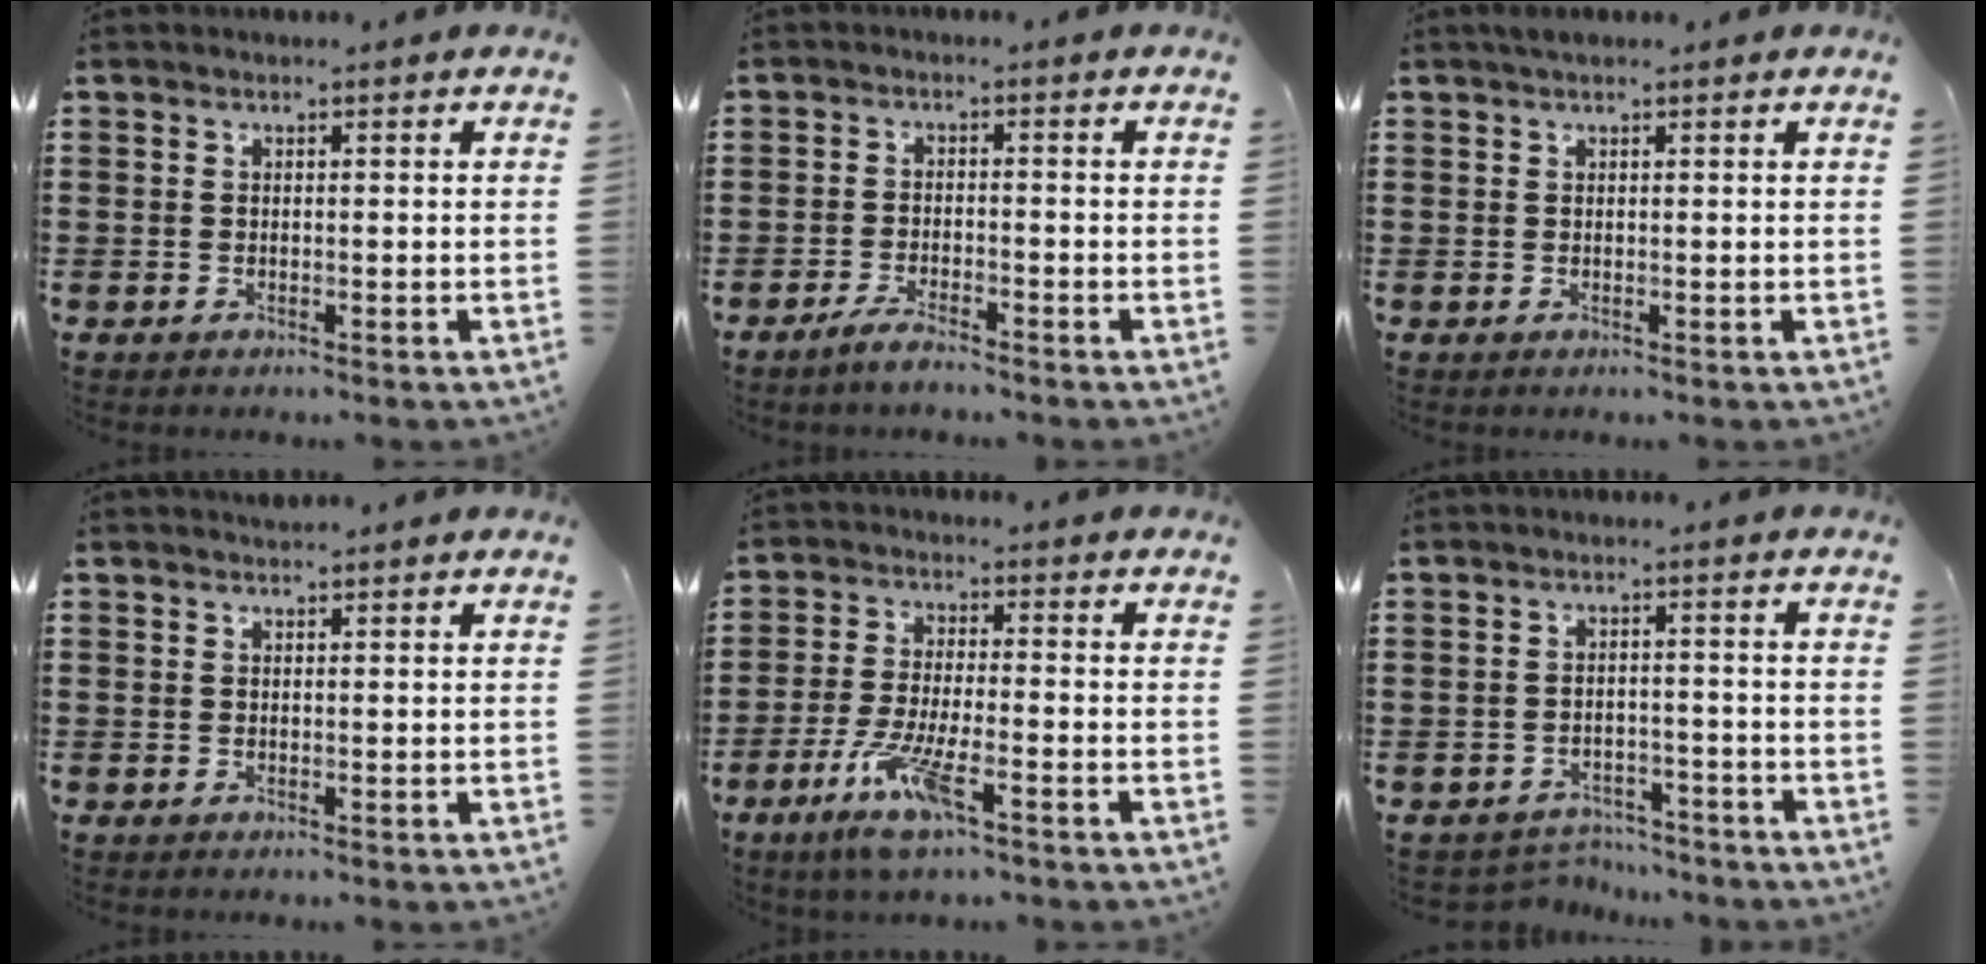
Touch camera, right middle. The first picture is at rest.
{"total": 2.8, "force": [-2.3, 0.2, 1.6], "torque": [-0.033, 0.001, -0.046]}
{"total": 0.9, "force": [0.7, 0.1, 0.6], "torque": [-0.013, 0.001, 0.013]}
{"total": 0.8, "force": [0.8, 0.0, -0.1], "torque": [0.000, -0.003, 0.016]}
{"total": 8.0, "force": [-4.2, 1.6, 6.6], "torque": [-0.143, -0.011, -0.077]}
{"total": 3.2, "force": [-3.1, 0.7, -0.1], "torque": [-0.006, -0.002, -0.067]}